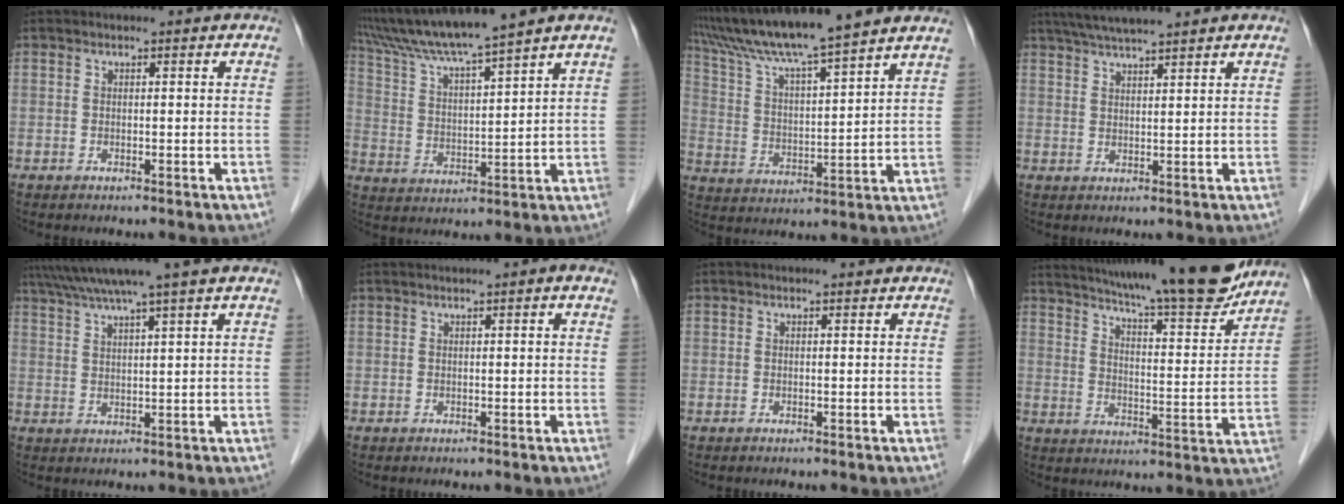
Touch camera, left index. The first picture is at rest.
{"total": 12.7, "force": [10.9, -2.0, 6.1], "torque": [-0.115, 0.014, 0.197]}
{"total": 17.1, "force": [14.8, -1.0, 8.5], "torque": [-0.155, 0.017, 0.239]}
{"total": 7.6, "force": [6.6, -0.3, 3.9], "torque": [-0.066, 0.028, 0.106]}
{"total": 8.8, "force": [7.1, -1.6, 5.0], "torque": [-0.085, 0.024, 0.108]}
{"total": 2.0, "force": [1.2, -0.1, 1.6], "torque": [-0.024, 0.012, 0.018]}
{"total": 0.9, "force": [0.9, 0.1, 0.2], "torque": [-0.011, 0.002, 0.011]}
{"total": 20.8, "force": [18.3, 1.1, 9.7], "torque": [-0.153, -0.033, 0.255]}